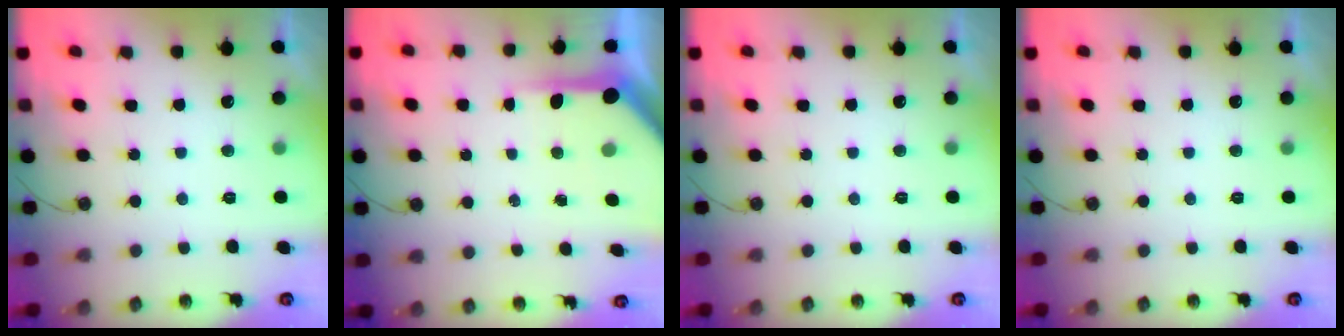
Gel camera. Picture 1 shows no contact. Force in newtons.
{"total": 7.8, "press": 7.8, "slide": 0.7}
{"total": 0.7, "press": 0.4, "slide": 0.7}
{"total": 0.0}